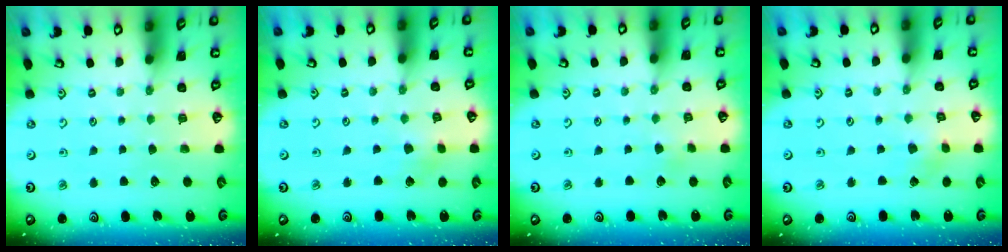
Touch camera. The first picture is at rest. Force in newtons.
{"total": 2.5, "press": 2.4, "slide": 0.5}
{"total": 1.7, "press": 1.7, "slide": 0.1}
{"total": 1.7, "press": 1.6, "slide": 0.2}